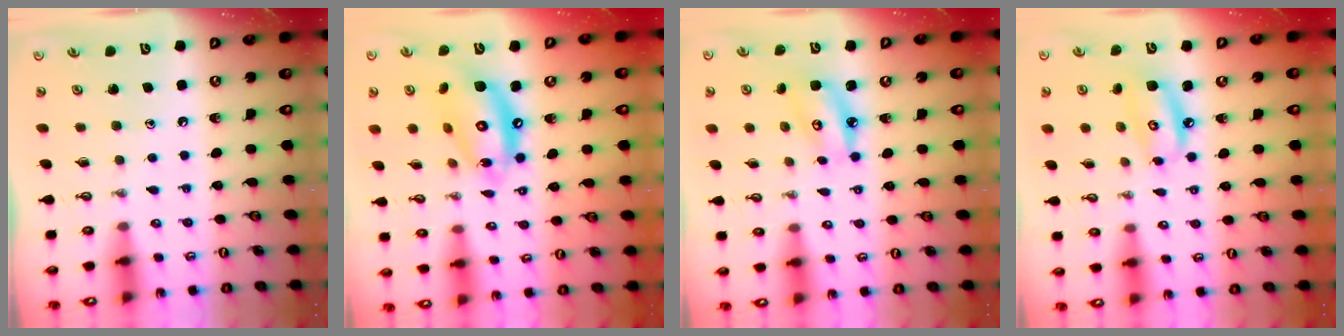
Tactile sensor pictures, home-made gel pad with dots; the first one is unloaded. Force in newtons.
{"total": 14.9, "press": 14.8, "slide": 1.4}
{"total": 6.5, "press": 6.5, "slide": 0.5}
{"total": 8.6, "press": 8.5, "slide": 0.9}